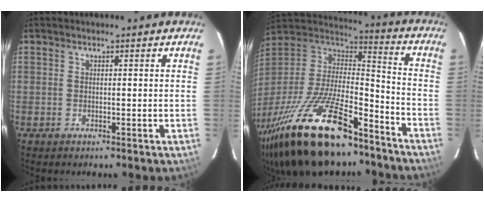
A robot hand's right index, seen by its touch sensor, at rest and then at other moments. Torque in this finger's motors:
{"motor_torque": [1.64, -0.50, 1.05, 0.21]}